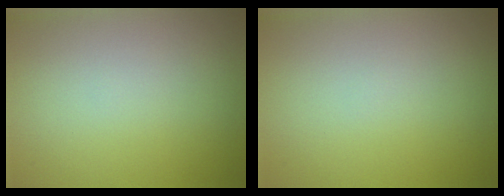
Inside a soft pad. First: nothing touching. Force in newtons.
{"total": 0.0}